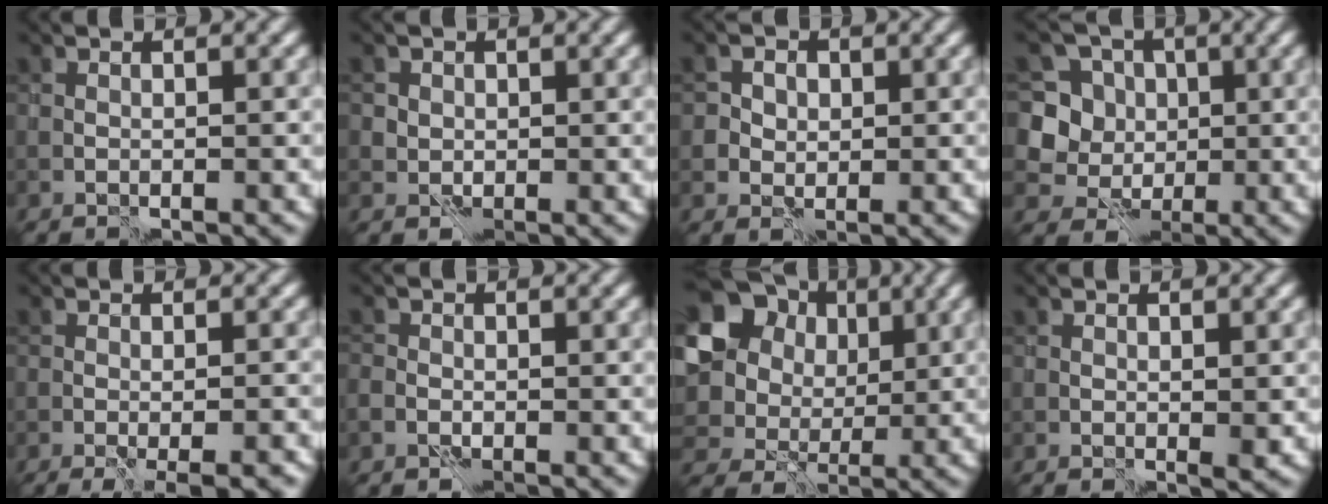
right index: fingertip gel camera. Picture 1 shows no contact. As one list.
[{"total": 2.3, "force": [0.8, 2.1, 0.5], "torque": [-0.004, 0.015, -0.001]}, {"total": 2.8, "force": [0.4, 2.7, 0.9], "torque": [-0.012, 0.010, -0.009]}, {"total": 5.5, "force": [1.2, 5.0, 1.7], "torque": [-0.034, 0.014, 0.010]}, {"total": 4.0, "force": [-2.4, 0.5, 3.2], "torque": [-0.035, -0.009, -0.021]}, {"total": 0.8, "force": [-0.4, 0.7, 0.2], "torque": [-0.004, 0.000, -0.009]}, {"total": 18.5, "force": [7.1, 14.7, 8.8], "torque": [-0.225, 0.017, 0.133]}, {"total": 1.2, "force": [0.0, 0.5, 1.1], "torque": [-0.018, -0.004, 0.002]}]